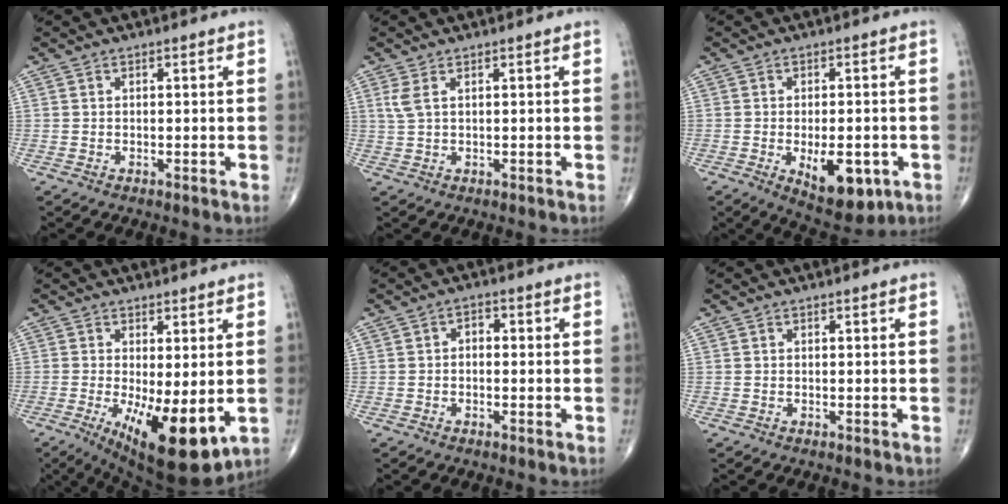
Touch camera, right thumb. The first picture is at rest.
{"total": 2.3, "force": [1.0, 0.7, 2.0], "torque": [-0.055, 0.006, 0.029]}
{"total": 10.8, "force": [-3.4, 5.1, 8.9], "torque": [-0.112, -0.001, -0.036]}
{"total": 13.4, "force": [-3.0, 4.7, 12.2], "torque": [-0.185, -0.028, -0.029]}
{"total": 2.2, "force": [0.0, 1.4, 1.6], "torque": [-0.015, 0.009, -0.006]}
{"total": 0.0}